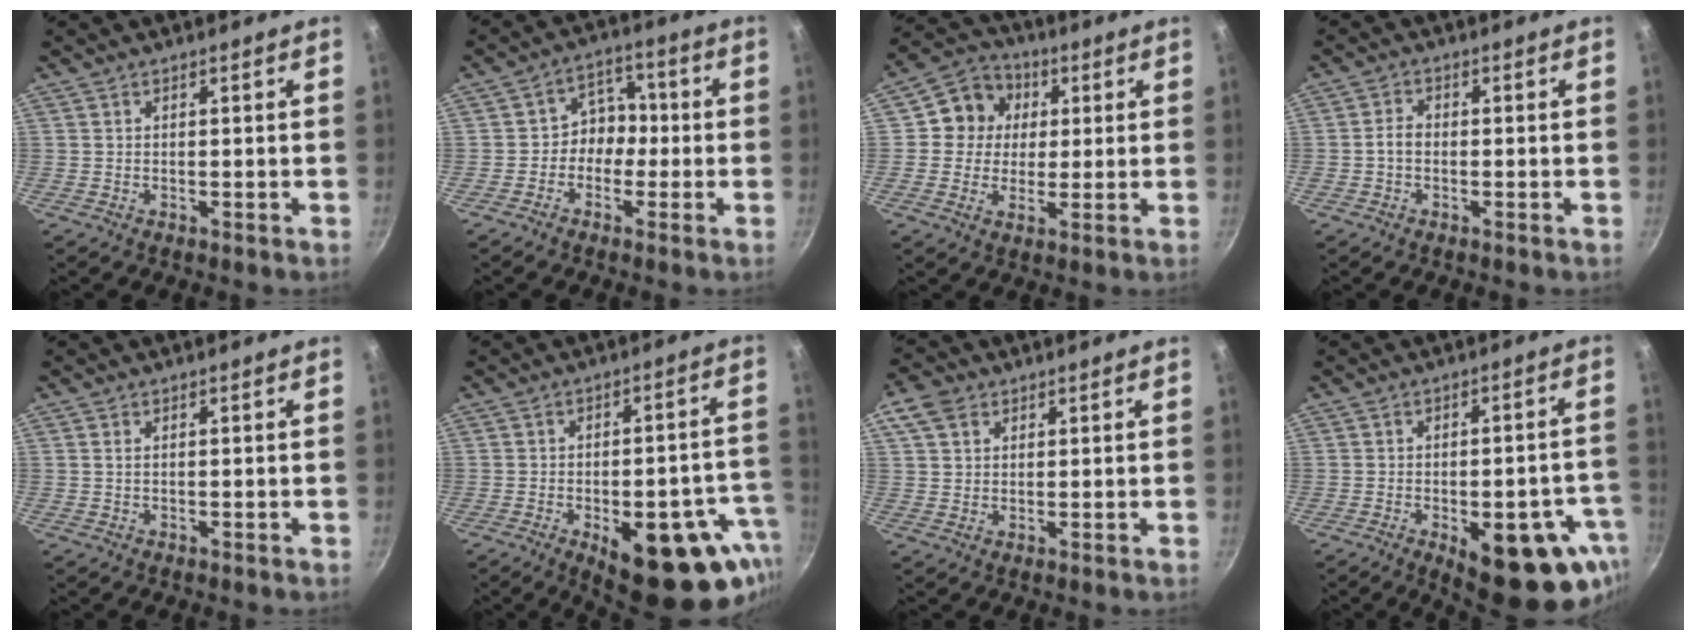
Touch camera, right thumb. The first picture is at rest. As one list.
[{"total": 5.8, "force": [-1.4, 5.0, 2.6], "torque": [0.008, 0.028, -0.036]}, {"total": 9.2, "force": [2.2, 8.3, 3.3], "torque": [-0.023, 0.005, 0.017]}, {"total": 2.2, "force": [-0.8, 1.4, 1.6], "torque": [-0.032, 0.014, -0.022]}, {"total": 0.6, "force": [0.1, 0.3, 0.5], "torque": [-0.011, 0.000, 0.000]}, {"total": 22.1, "force": [-9.0, 10.2, 17.5], "torque": [-0.156, 0.021, -0.103]}, {"total": 5.7, "force": [2.6, 4.2, 2.8], "torque": [-0.042, 0.001, 0.043]}, {"total": 18.7, "force": [-7.6, 8.3, 14.9], "torque": [-0.128, 0.014, -0.086]}]